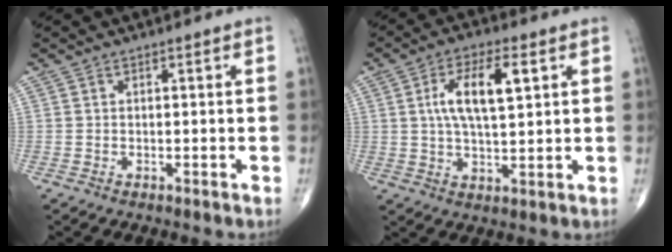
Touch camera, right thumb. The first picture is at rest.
{"total": 10.4, "force": [2.8, 4.0, 9.2], "torque": [-0.165, 0.002, 0.050]}